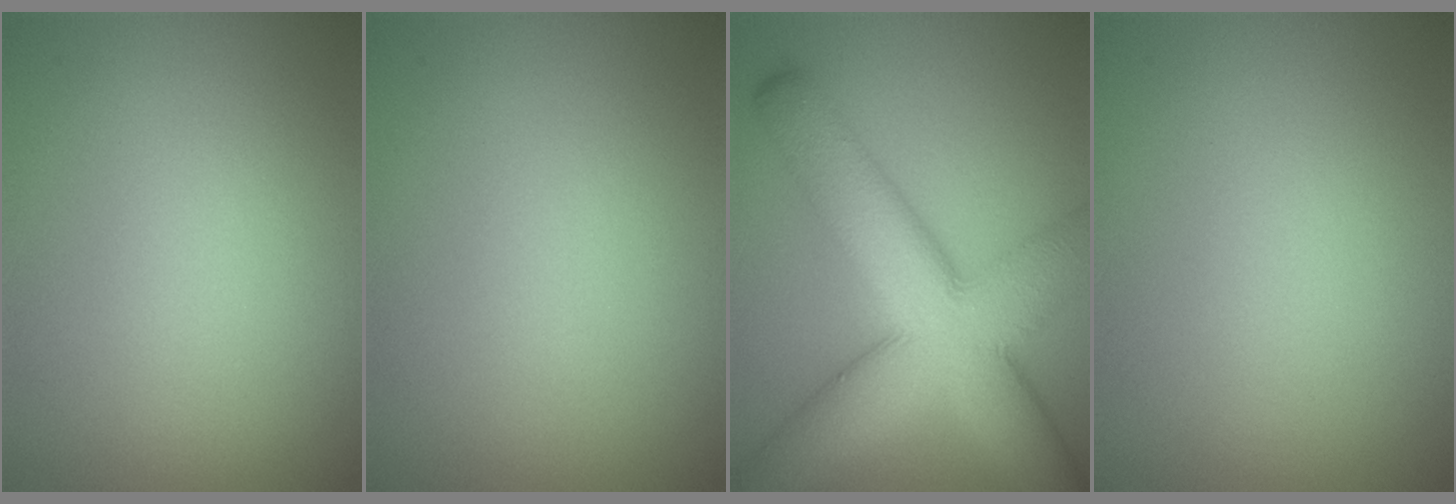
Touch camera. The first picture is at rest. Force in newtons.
{"total": 0.0}
{"total": 11.7, "press": 11.7, "slide": 0.5}
{"total": 0.0}